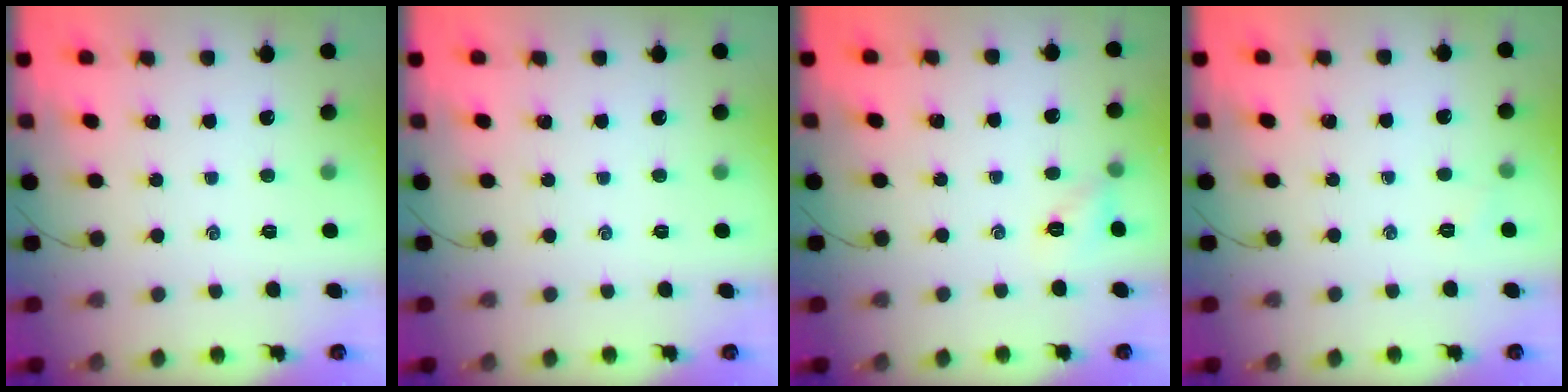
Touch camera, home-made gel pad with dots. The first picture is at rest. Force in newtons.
{"total": 0.0}
{"total": 5.3, "press": 5.3, "slide": 0.5}
{"total": 3.6, "press": 3.5, "slide": 1.1}